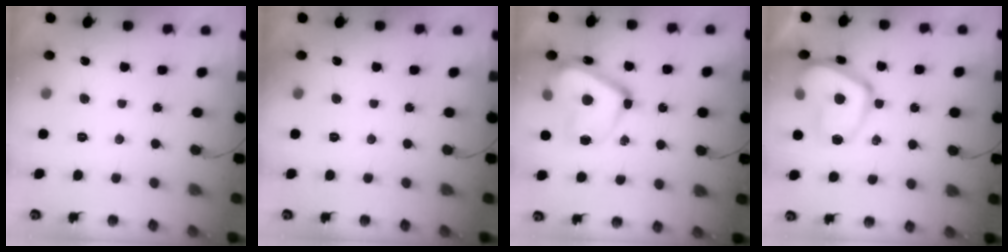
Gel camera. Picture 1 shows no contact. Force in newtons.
{"total": 0.0}
{"total": 18.4, "press": 18.3, "slide": 1.4}
{"total": 16.6, "press": 16.5, "slide": 1.6}